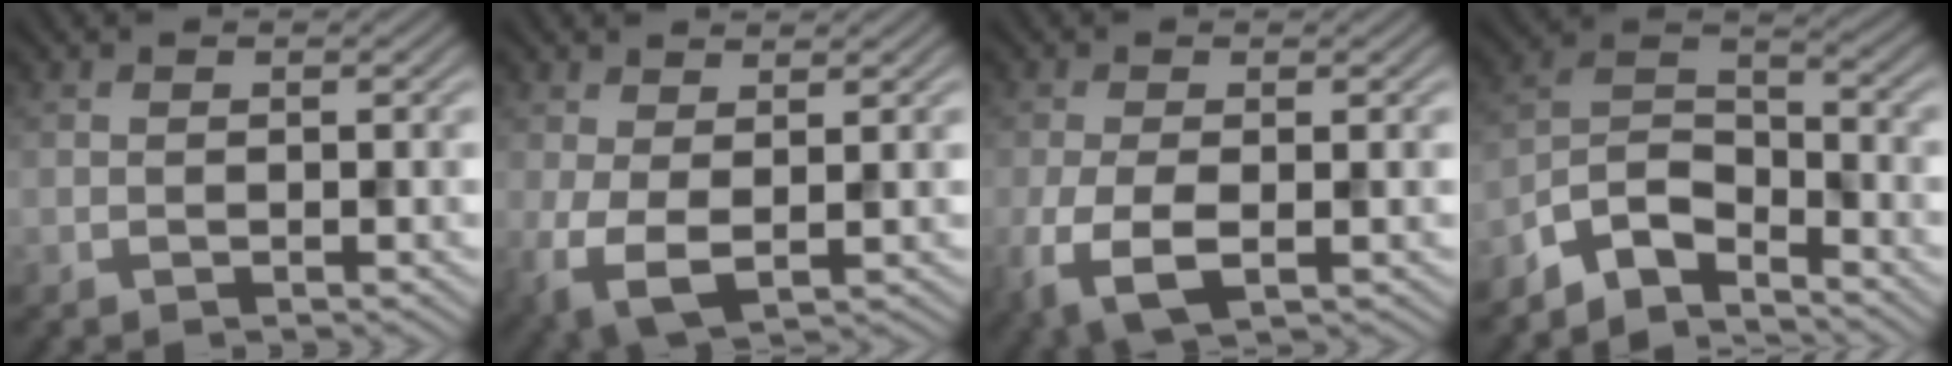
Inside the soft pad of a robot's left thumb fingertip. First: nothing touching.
{"total": 4.5, "force": [0.5, 2.2, 3.9], "torque": [-0.097, -0.005, 0.008]}
{"total": 5.6, "force": [-1.7, 2.5, 4.7], "torque": [-0.118, -0.014, -0.032]}
{"total": 7.1, "force": [-5.8, 2.5, 3.3], "torque": [-0.063, 0.001, -0.131]}